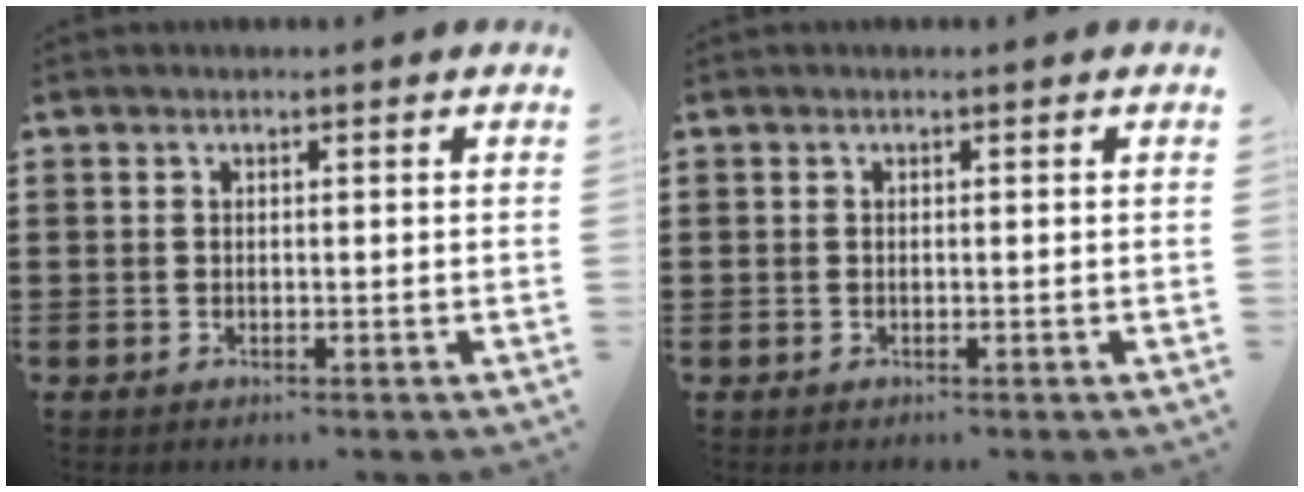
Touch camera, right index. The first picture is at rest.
{"total": 0.0}